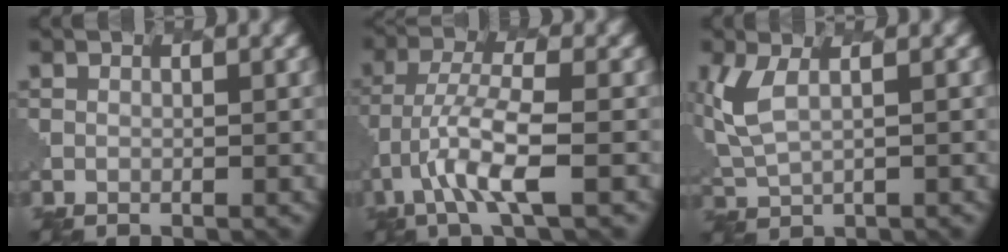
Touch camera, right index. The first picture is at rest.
{"total": 5.4, "force": [-2.1, 1.1, 4.8], "torque": [-0.095, 0.003, -0.047]}
{"total": 3.9, "force": [1.4, 1.8, 3.2], "torque": [-0.090, -0.004, 0.032]}